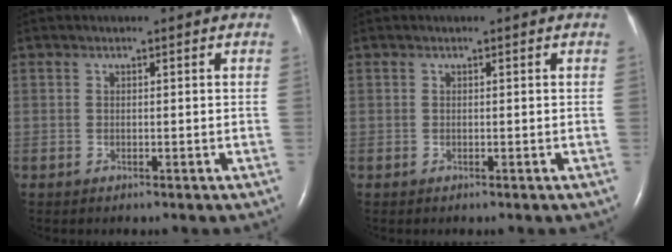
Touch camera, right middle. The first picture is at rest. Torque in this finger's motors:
{"motor_torque": [0.00, 0.00, 0.00, 0.00]}